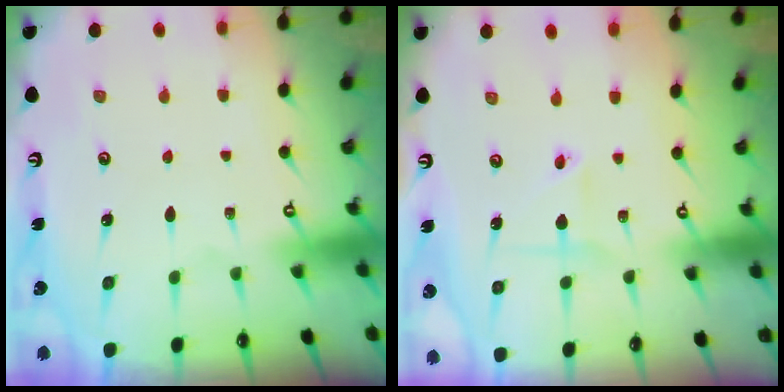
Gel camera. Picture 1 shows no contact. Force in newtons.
{"total": 3.0, "press": 2.9, "slide": 0.7}